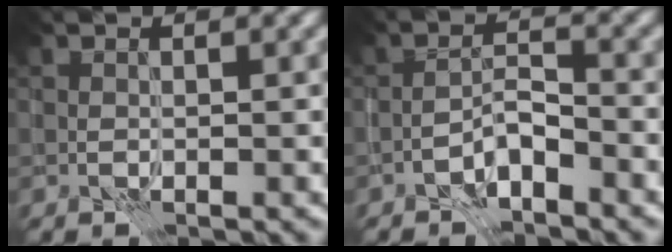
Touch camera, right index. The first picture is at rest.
{"total": 2.5, "force": [-1.9, 0.6, 1.5], "torque": [-0.024, 0.013, -0.039]}